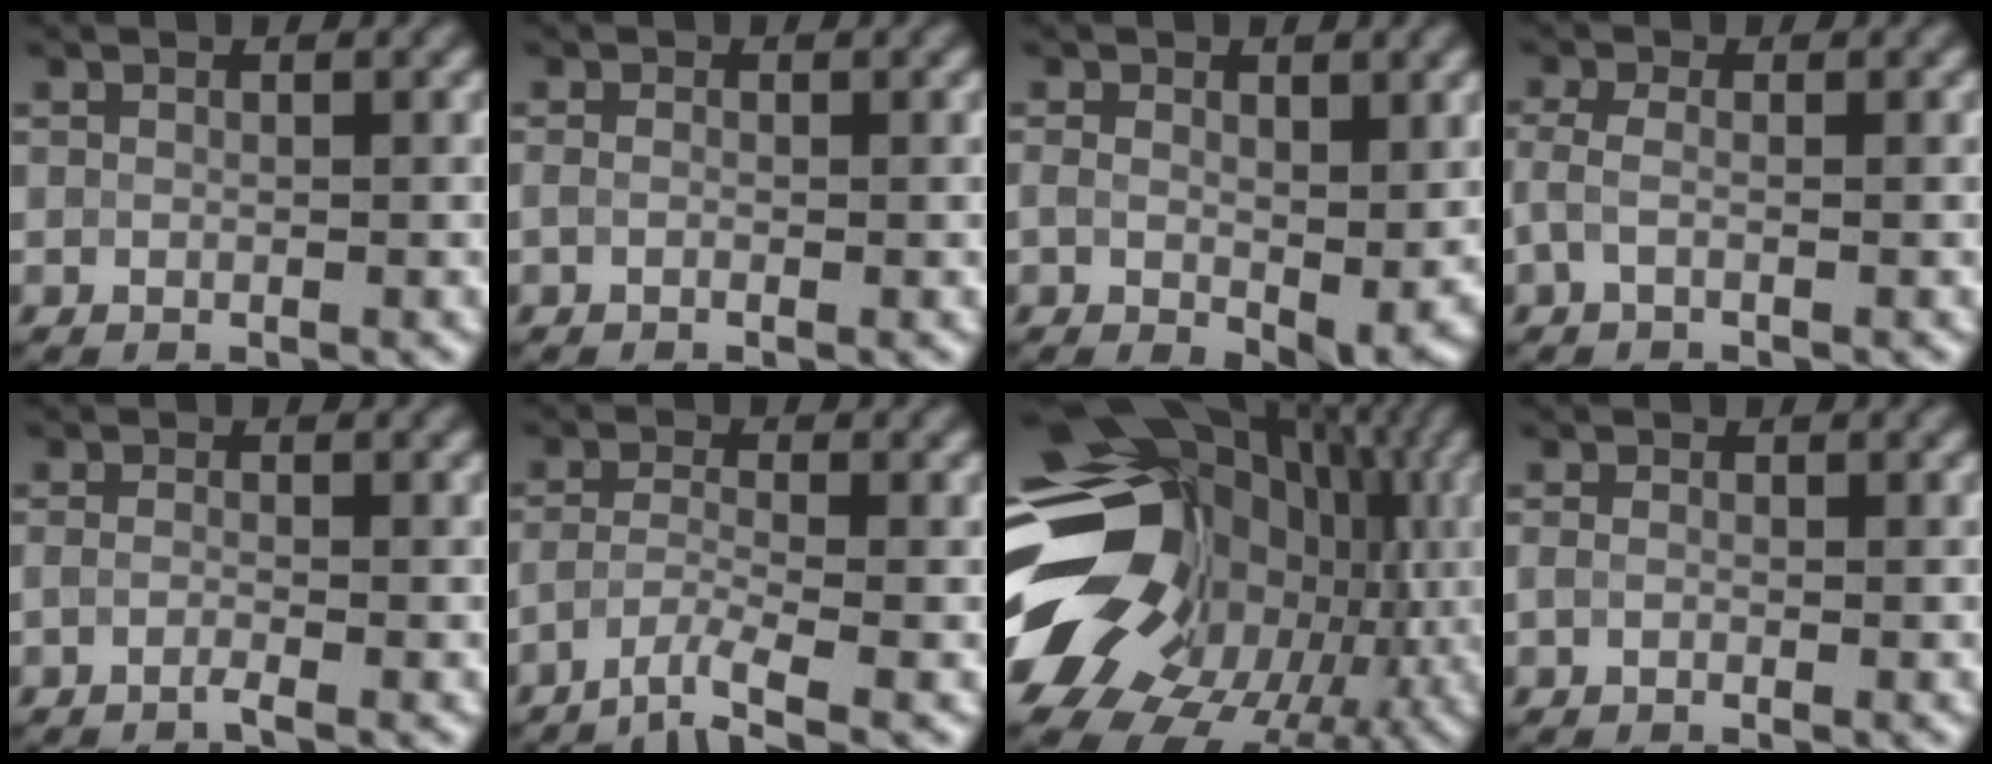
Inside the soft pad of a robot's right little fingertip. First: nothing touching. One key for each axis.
{"total": 1.0, "fx": -0.5, "fy": 0.3, "fz": 0.8, "tx": -0.006, "ty": 0.000, "tz": -0.007}
{"total": 5.0, "fx": -0.6, "fy": 2.7, "fz": 4.2, "tx": -0.077, "ty": -0.015, "tz": 0.004}
{"total": 1.5, "fx": -0.8, "fy": 0.4, "fz": 1.2, "tx": -0.027, "ty": 0.003, "tz": -0.014}
{"total": 1.4, "fx": -1.3, "fy": -0.1, "fz": 0.5, "tx": -0.003, "ty": -0.003, "tz": -0.024}
{"total": 3.1, "fx": -2.5, "fy": 0.2, "fz": 1.8, "tx": -0.030, "ty": 0.001, "tz": -0.056}
{"total": 21.2, "fx": -1.4, "fy": 16.7, "fz": 12.9, "tx": -0.212, "ty": 0.006, "tz": -0.039}
{"total": 1.0, "fx": -0.6, "fy": 0.2, "fz": 0.8, "tx": -0.006, "ty": 0.000, "tz": -0.004}